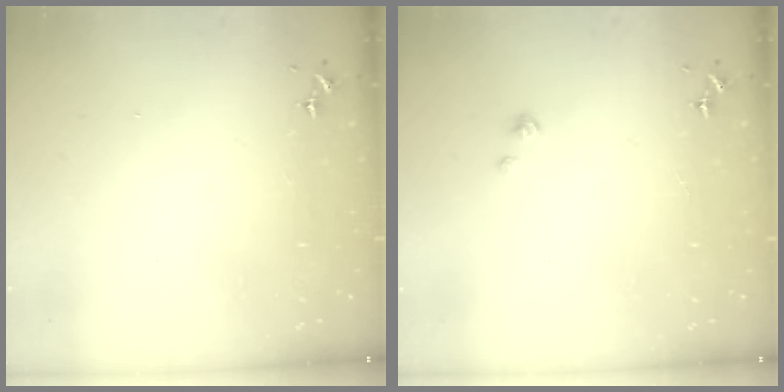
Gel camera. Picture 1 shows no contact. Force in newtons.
{"total": 1.9, "press": 1.9, "slide": 0.2}